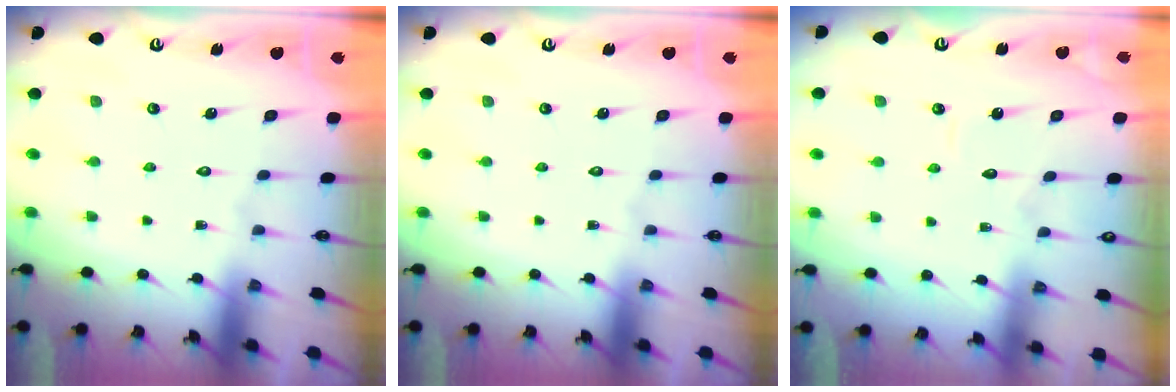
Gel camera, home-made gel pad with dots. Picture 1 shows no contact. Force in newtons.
{"total": 0.0}
{"total": 2.8, "press": 2.8, "slide": 0.3}